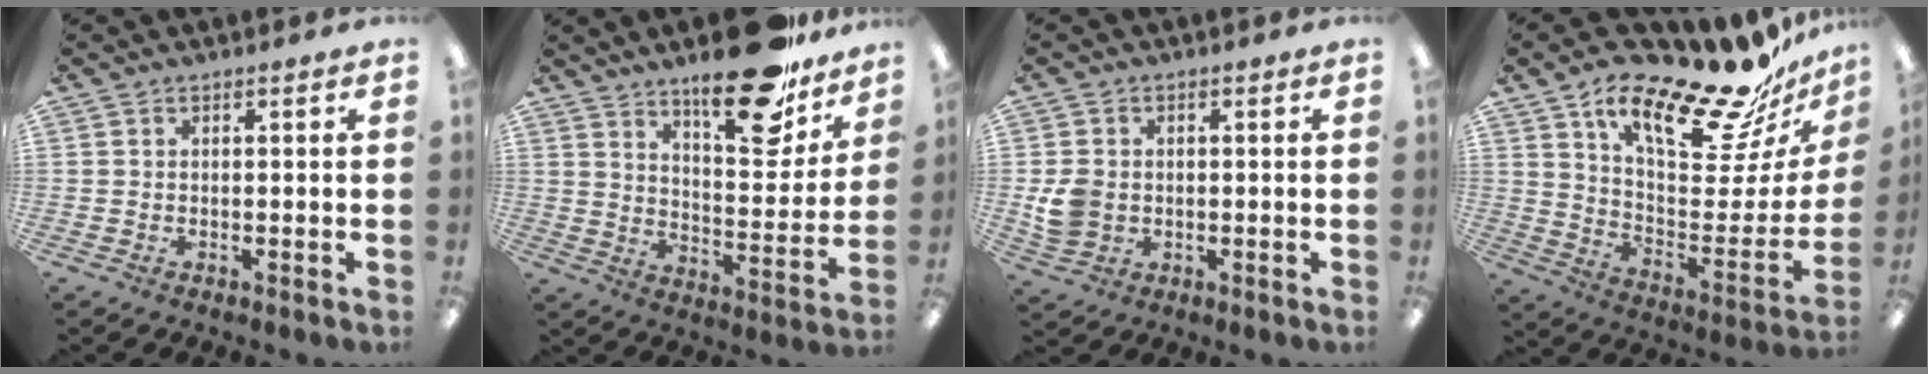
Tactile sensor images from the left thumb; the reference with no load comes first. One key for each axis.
{"total": 17.1, "fx": 12.9, "fy": 6.5, "fz": 9.1, "tx": -0.113, "ty": -0.087, "tz": 0.215}
{"total": 6.4, "fx": -0.2, "fy": 5.5, "fz": 3.3, "tx": -0.065, "ty": 0.009, "tz": 0.000}
{"total": 22.9, "fx": 18.0, "fy": 6.2, "fz": 12.7, "tx": -0.171, "ty": -0.139, "tz": 0.290}